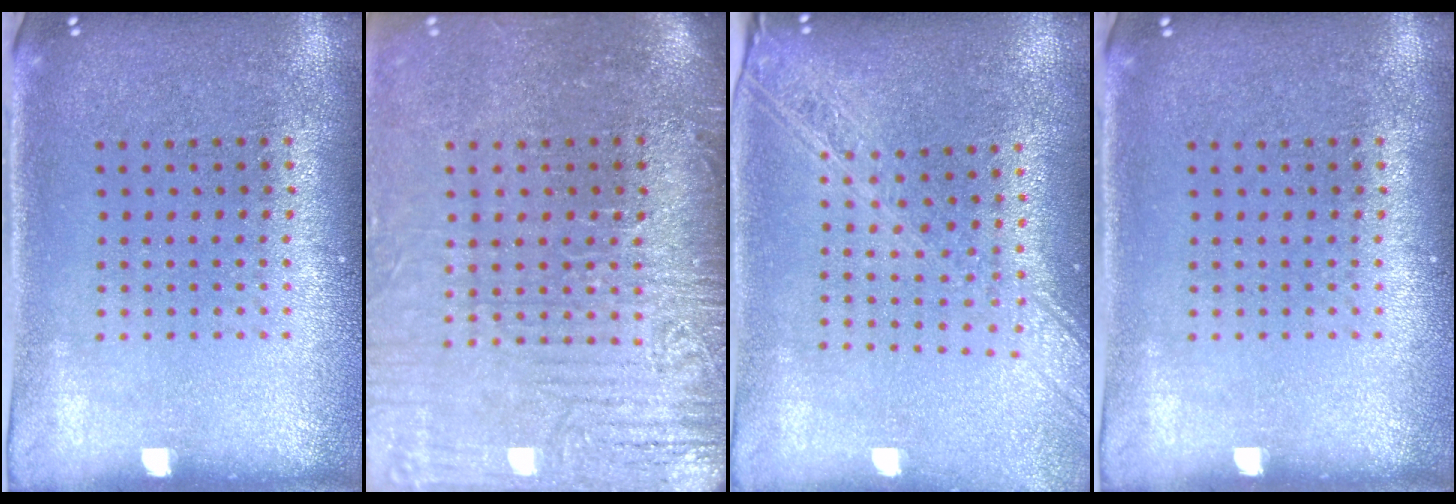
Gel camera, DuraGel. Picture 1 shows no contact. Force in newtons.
{"total": 4.1, "press": 3.6, "slide": 2.0}
{"total": 2.2, "press": 1.9, "slide": 1.2}
{"total": 0.0}